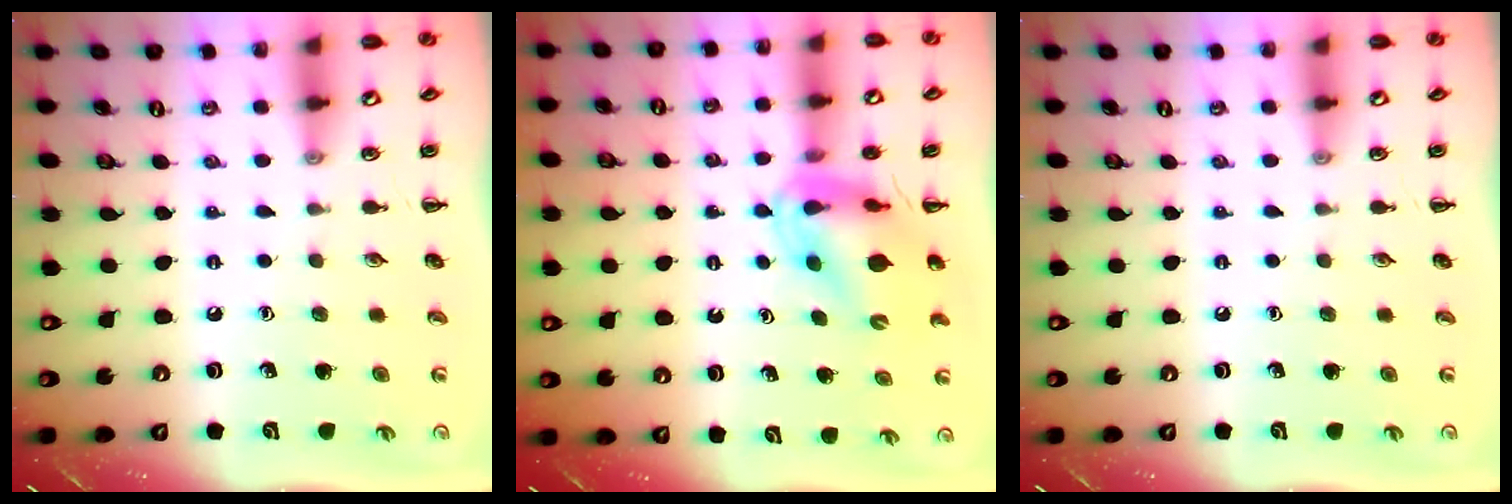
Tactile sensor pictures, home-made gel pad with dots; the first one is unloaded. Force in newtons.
{"total": 11.2, "press": 10.6, "slide": 3.6}
{"total": 0.0}